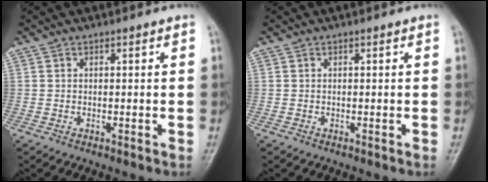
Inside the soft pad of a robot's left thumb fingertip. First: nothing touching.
{"total": 0.0}